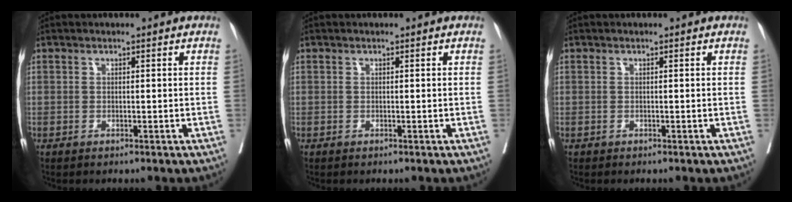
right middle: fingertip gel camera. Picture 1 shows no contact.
{"total": 0.5, "force": [-0.3, -0.1, 0.4], "torque": [-0.015, -0.001, -0.006]}
{"total": 0.0}